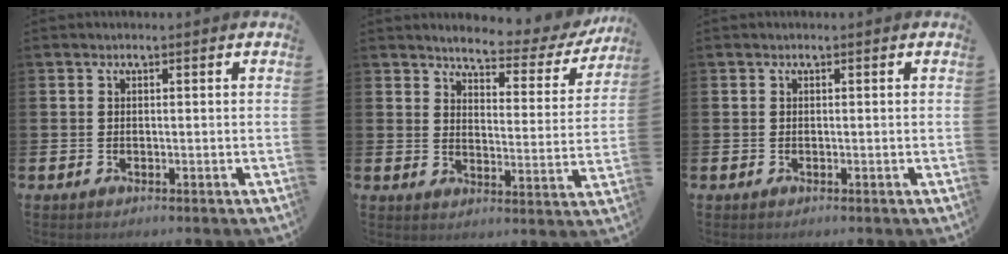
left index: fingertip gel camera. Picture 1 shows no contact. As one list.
[{"total": 4.2, "force": [3.9, 1.1, 1.1], "torque": [-0.043, -0.030, 0.059]}, {"total": 0.0}]